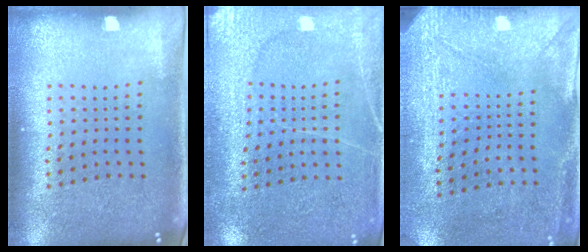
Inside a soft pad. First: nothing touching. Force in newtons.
{"total": 2.8, "press": 2.7, "slide": 0.8}
{"total": 3.0, "press": 2.3, "slide": 1.8}